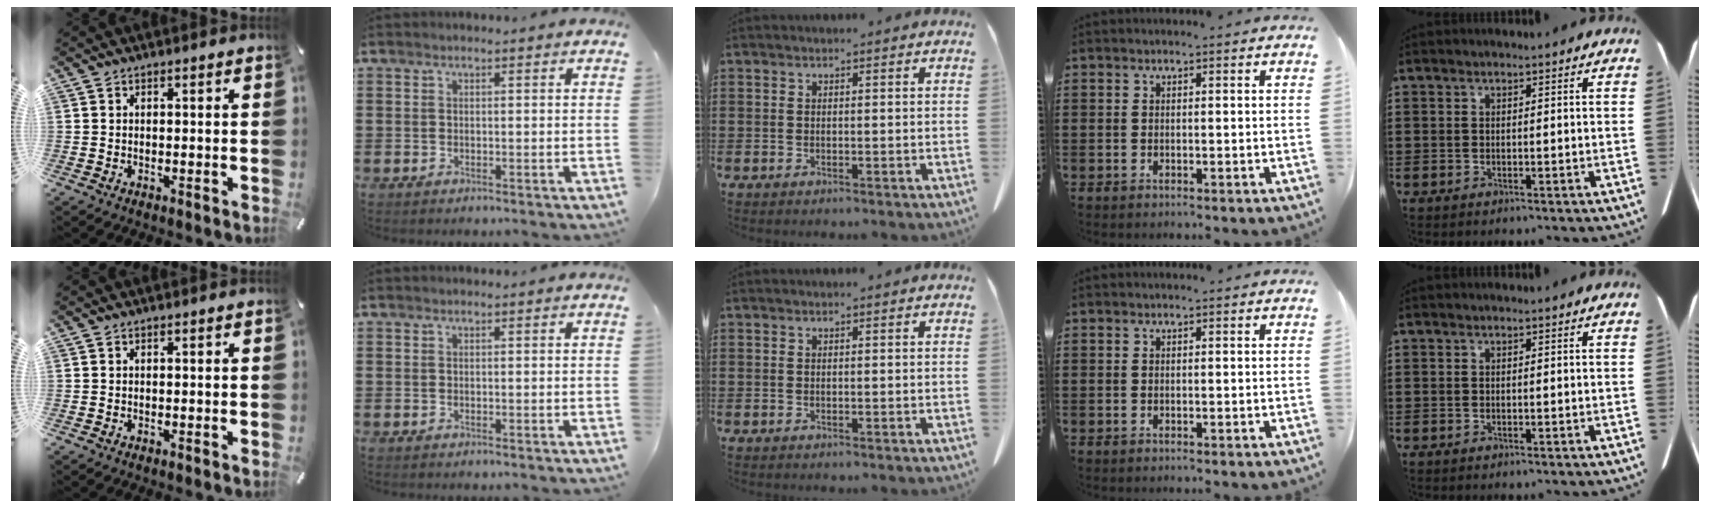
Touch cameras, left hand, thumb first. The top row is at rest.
{}